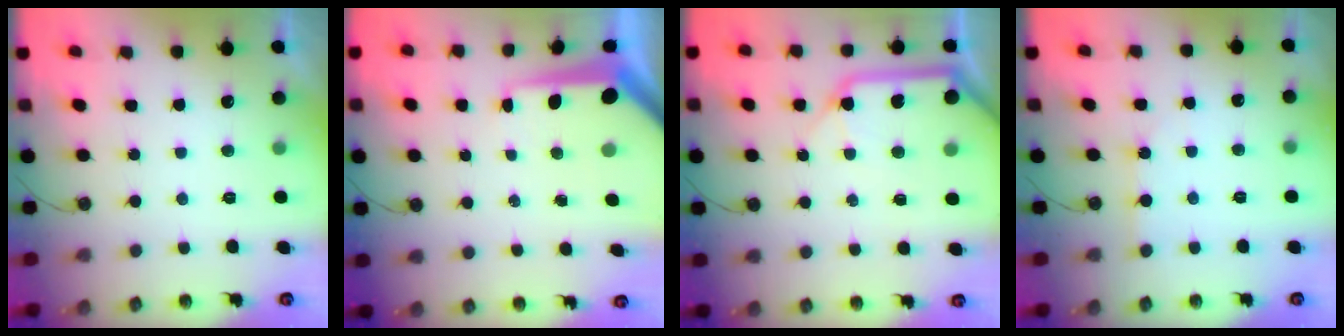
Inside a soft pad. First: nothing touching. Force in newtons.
{"total": 8.9, "press": 8.9, "slide": 0.9}
{"total": 12.3, "press": 12.2, "slide": 1.6}
{"total": 2.9, "press": 2.9, "slide": 0.3}